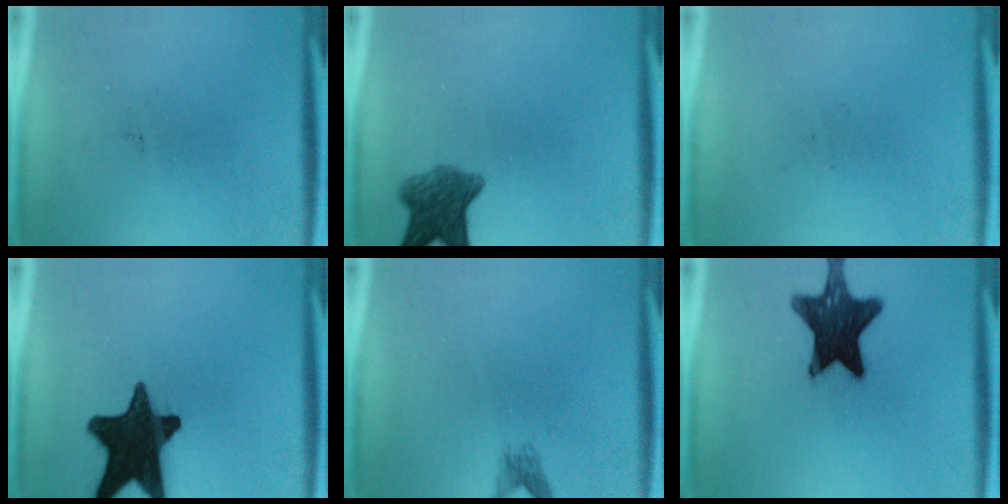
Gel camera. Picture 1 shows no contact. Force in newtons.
{"total": 6.7}
{"total": 0.0}
{"total": 17.4}
{"total": 1.5}
{"total": 14.5}